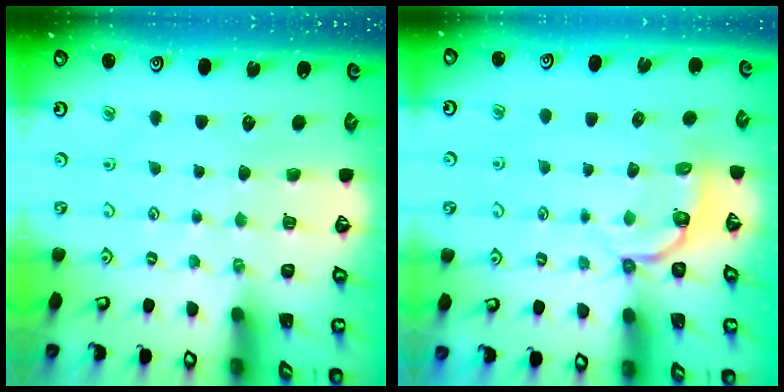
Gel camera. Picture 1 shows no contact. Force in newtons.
{"total": 3.7, "press": 2.2, "slide": 3.0}